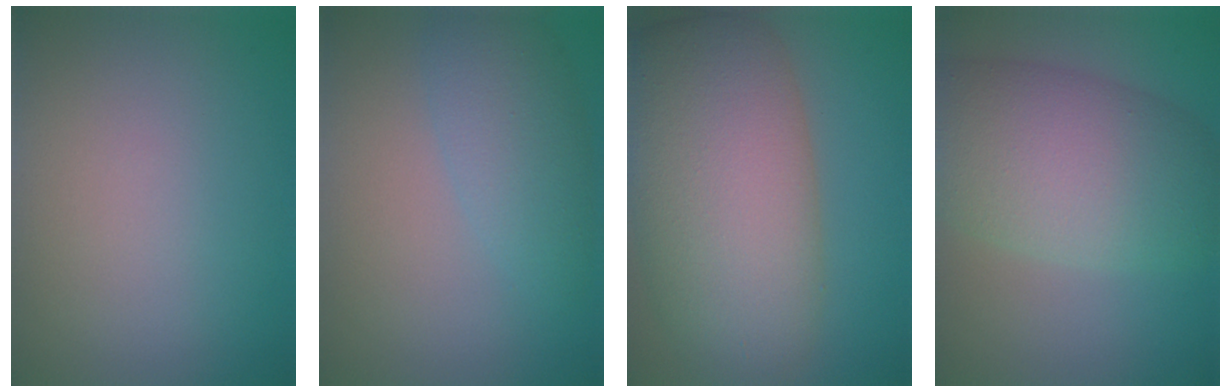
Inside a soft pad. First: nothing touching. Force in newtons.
{"total": 3.9, "press": 3.9, "slide": 0.2}
{"total": 11.8, "press": 11.8, "slide": 0.5}
{"total": 9.4, "press": 9.4, "slide": 0.3}